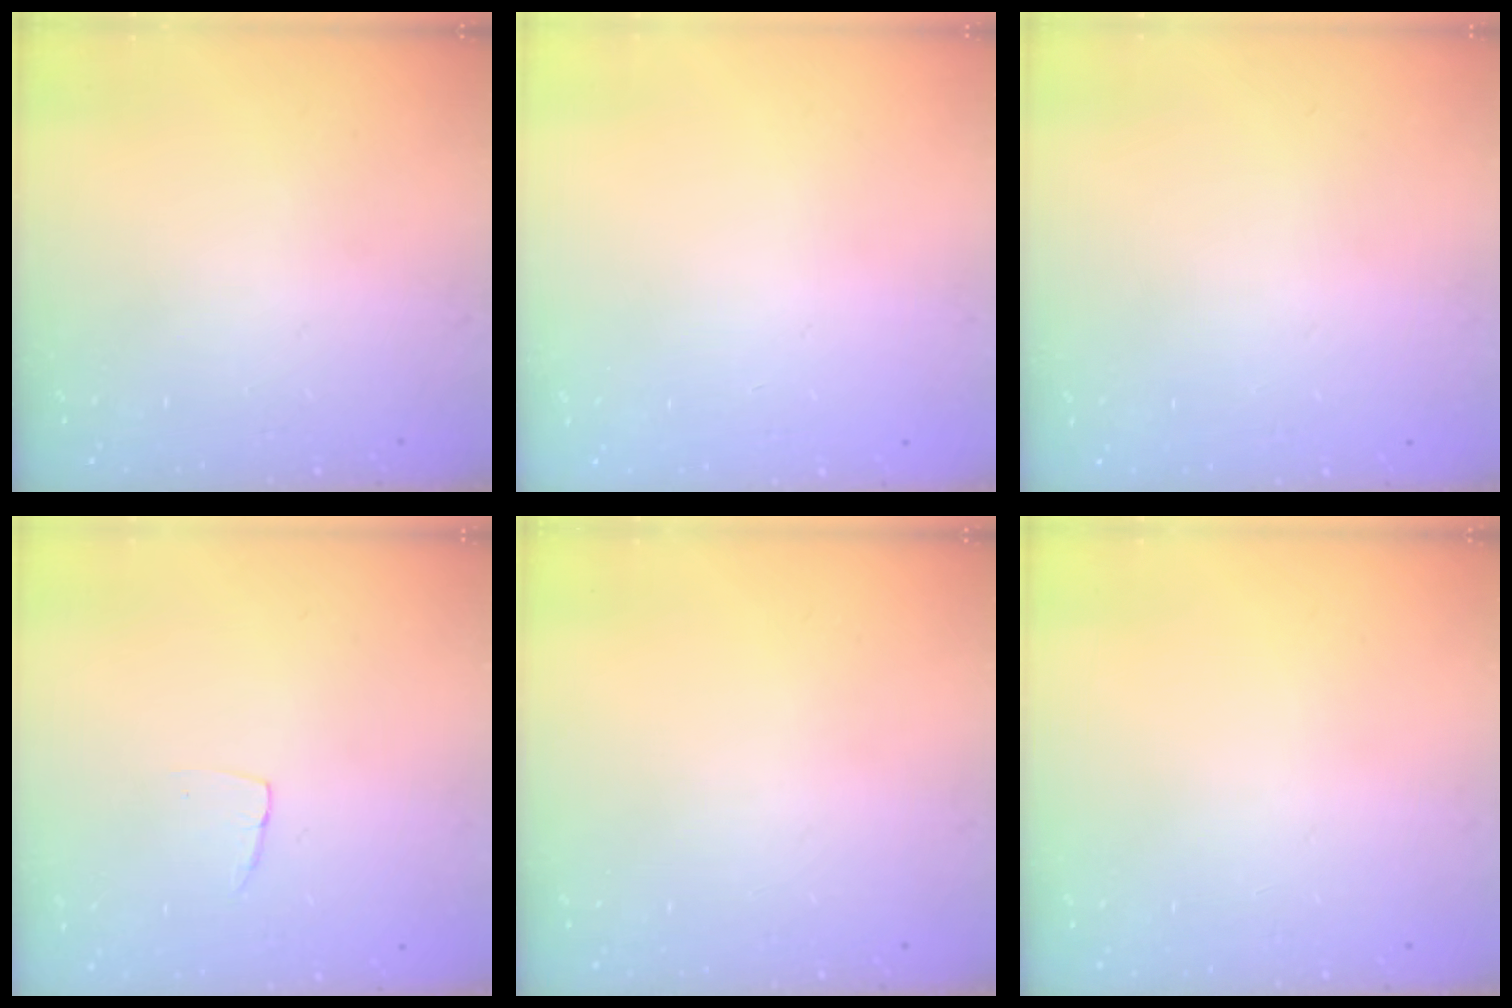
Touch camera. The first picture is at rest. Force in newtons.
{"total": 0.0}
{"total": 0.0}
{"total": 3.3, "press": 3.3, "slide": 0.2}
{"total": 0.0}
{"total": 0.0}